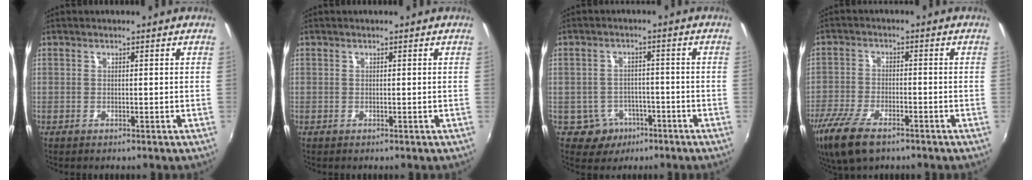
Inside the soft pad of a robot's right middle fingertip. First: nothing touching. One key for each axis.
{"total": 0.0}
{"total": 5.5, "fx": -3.1, "fy": 4.5, "fz": 0.9, "tx": -0.030, "ty": 0.011, "tz": -0.037}
{"total": 12.0, "fx": -8.0, "fy": 4.7, "fz": 7.6, "tx": -0.184, "ty": -0.038, "tz": -0.153}